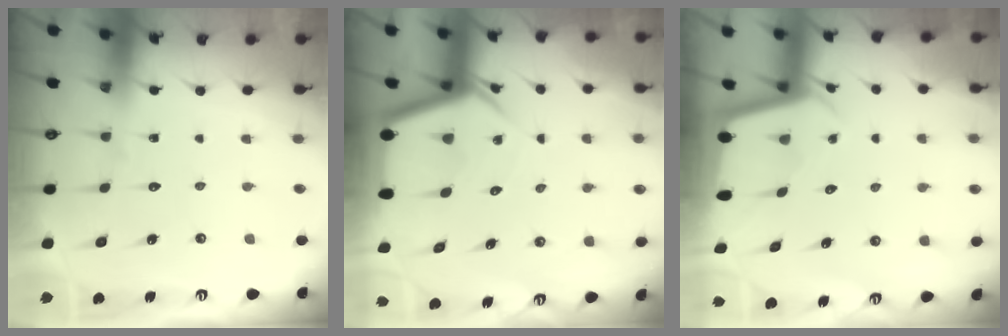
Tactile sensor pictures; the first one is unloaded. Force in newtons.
{"total": 6.5, "press": 6.5, "slide": 0.8}
{"total": 1.9, "press": 1.9, "slide": 0.2}